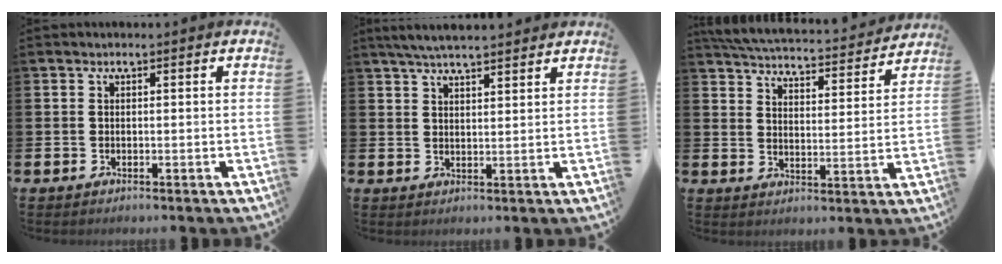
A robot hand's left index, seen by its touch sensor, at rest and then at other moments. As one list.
[{"total": 4.8, "force": [4.5, 0.6, 1.5], "torque": [-0.036, -0.011, 0.083]}, {"total": 5.3, "force": [5.2, 0.6, 1.0], "torque": [-0.036, -0.043, 0.086]}]